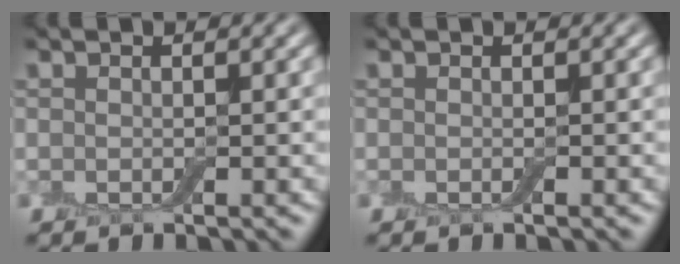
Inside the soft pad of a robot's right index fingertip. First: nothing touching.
{"total": 0.0}